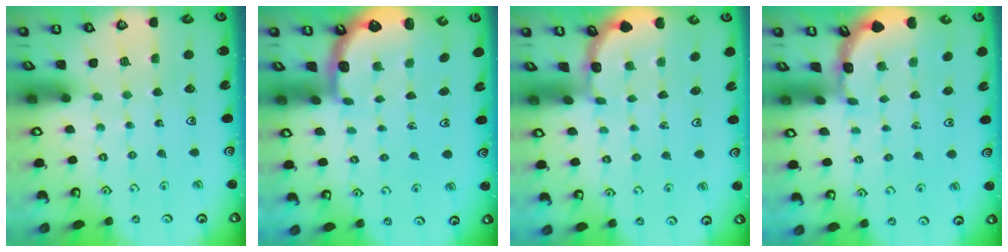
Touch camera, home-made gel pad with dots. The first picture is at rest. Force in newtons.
{"total": 2.3, "press": 2.0, "slide": 1.2}
{"total": 1.6, "press": 1.6, "slide": 0.1}
{"total": 1.8, "press": 1.8, "slide": 0.1}